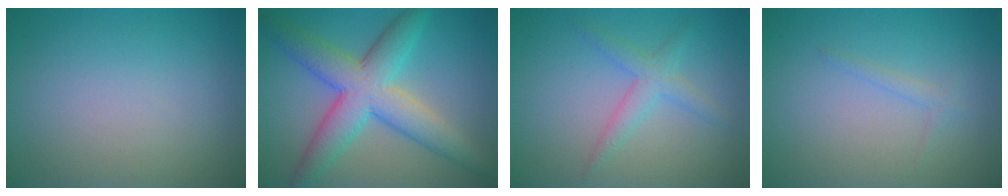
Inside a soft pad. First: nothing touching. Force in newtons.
{"total": 7.8, "press": 7.8, "slide": 0.2}
{"total": 2.4, "press": 2.4, "slide": 0.1}
{"total": 1.0, "press": 1.0, "slide": 0.1}